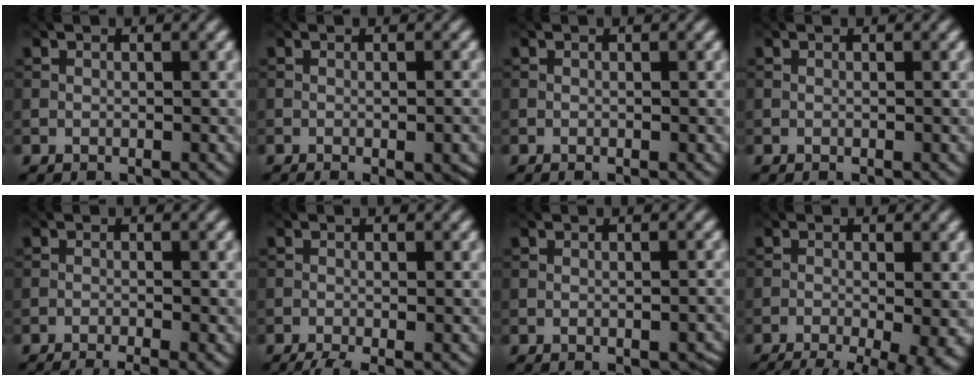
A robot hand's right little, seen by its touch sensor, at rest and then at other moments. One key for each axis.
{"total": 4.6, "fx": -1.9, "fy": 1.6, "fz": 3.9, "tx": -0.031, "ty": -0.010, "tz": -0.008}
{"total": 0.0}
{"total": 0.0}
{"total": 4.1, "fx": -2.8, "fy": 0.9, "fz": 2.9, "tx": -0.037, "ty": -0.002, "tz": -0.047}
{"total": 2.4, "fx": -1.7, "fy": 0.4, "fz": 1.6, "tx": -0.031, "ty": -0.006, "tz": -0.037}
{"total": 1.7, "fx": -1.0, "fy": 0.6, "fz": 1.2, "tx": -0.012, "ty": -0.001, "tz": -0.005}
{"total": 10.9, "fx": -6.1, "fy": 3.7, "fz": 8.2, "tx": -0.104, "ty": -0.020, "tz": -0.074}